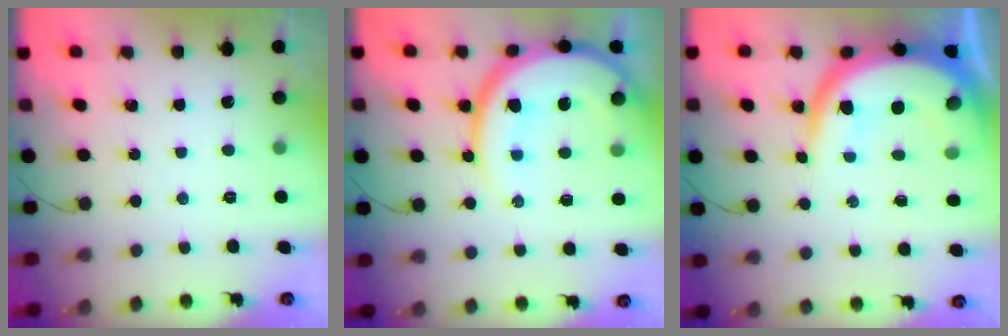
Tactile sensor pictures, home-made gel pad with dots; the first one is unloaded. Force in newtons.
{"total": 19.1, "press": 19.0, "slide": 1.9}
{"total": 16.1, "press": 16.0, "slide": 1.7}